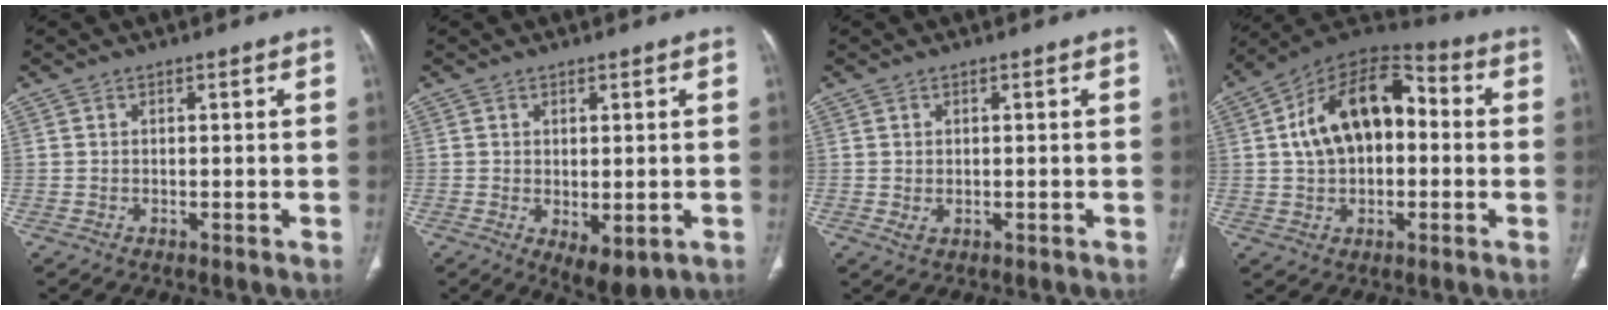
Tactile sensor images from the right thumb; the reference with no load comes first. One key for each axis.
{"total": 5.7, "fx": -1.4, "fy": 2.8, "fz": 4.7, "tx": -0.063, "ty": -0.010, "tz": -0.005}
{"total": 1.7, "fx": -0.2, "fy": 1.1, "fz": 1.2, "tx": -0.024, "ty": 0.000, "tz": 0.002}
{"total": 17.5, "fx": 1.7, "fy": 11.0, "fz": 13.5, "tx": -0.198, "ty": 0.040, "tz": 0.019}